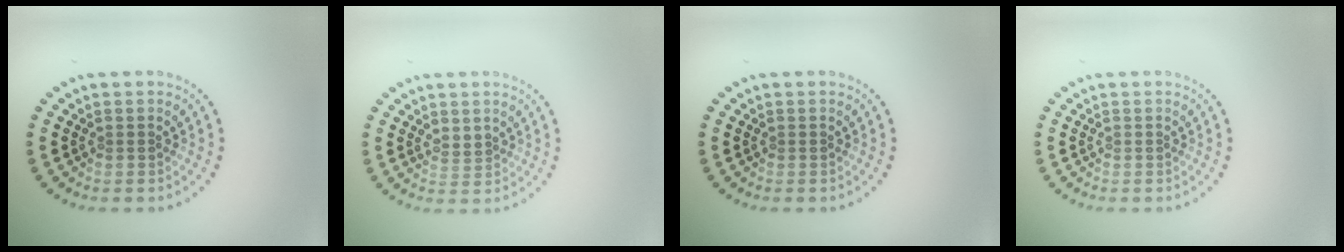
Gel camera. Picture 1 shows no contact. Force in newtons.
{"total": 0.9, "press": 0.7, "slide": 0.5}
{"total": 0.0}
{"total": 0.0}